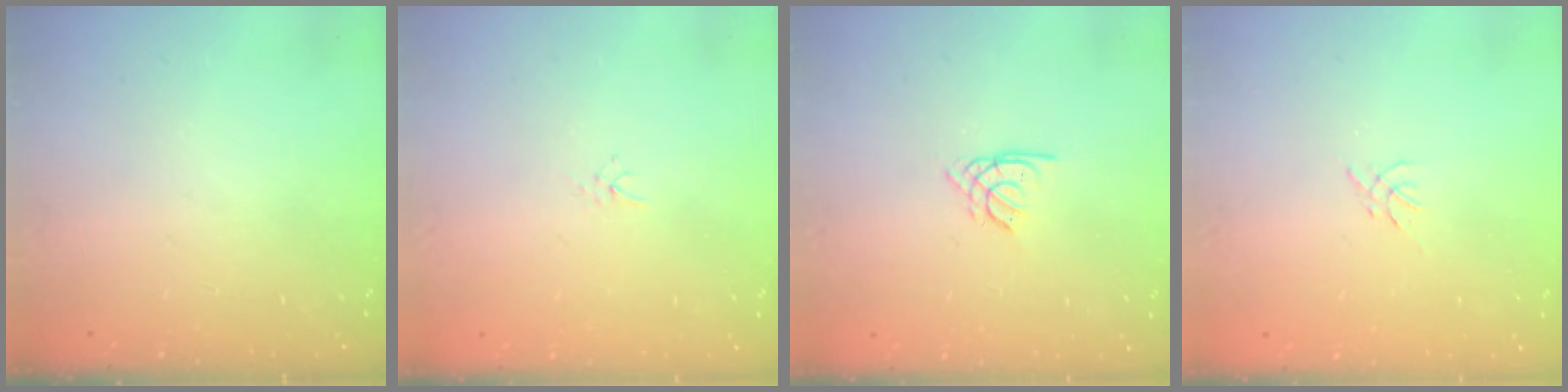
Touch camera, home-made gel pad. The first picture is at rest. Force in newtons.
{"total": 2.0, "press": 2.0, "slide": 0.3}
{"total": 1.4, "press": 1.4, "slide": 0.3}
{"total": 0.0}